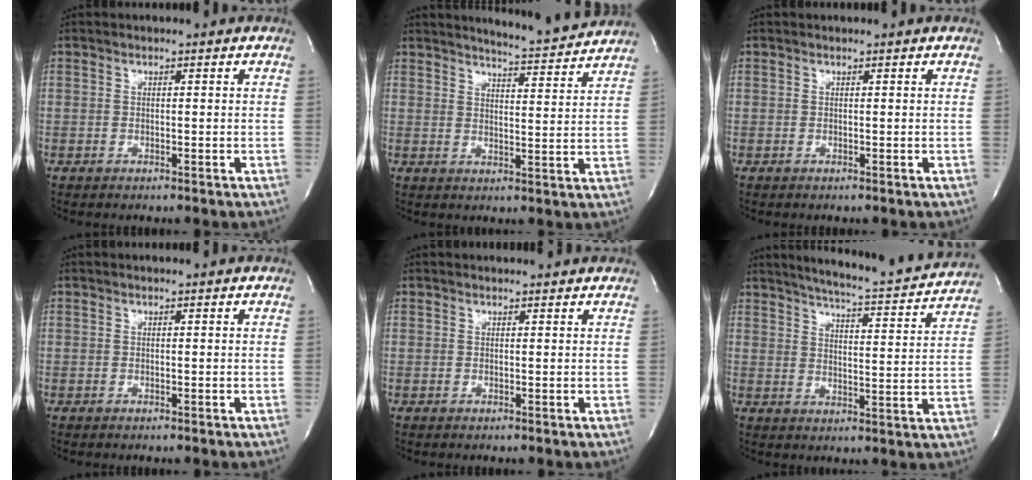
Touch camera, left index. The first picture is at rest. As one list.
[{"total": 8.4, "force": [8.2, -0.6, 1.7], "torque": [-0.040, -0.018, 0.106]}, {"total": 0.0}, {"total": 0.0}, {"total": 2.4, "force": [2.3, 0.5, 0.3], "torque": [-0.012, 0.011, 0.023]}, {"total": 15.5, "force": [14.6, 0.3, 5.4], "torque": [-0.090, -0.038, 0.184]}]